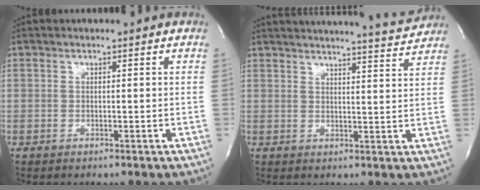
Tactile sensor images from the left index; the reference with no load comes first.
{"total": 14.2, "force": [13.8, -0.3, 3.5], "torque": [-0.057, -0.028, 0.172]}